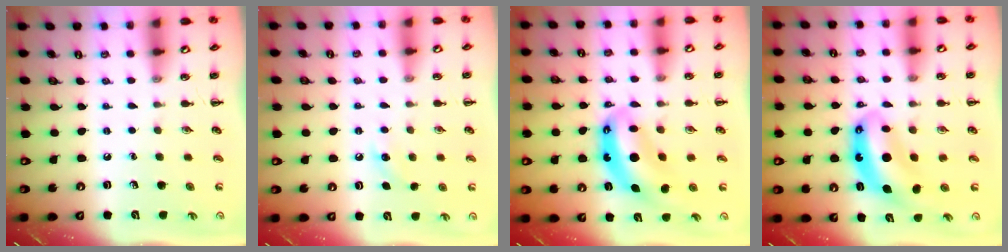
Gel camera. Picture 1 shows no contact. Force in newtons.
{"total": 5.4, "press": 5.2, "slide": 1.7}
{"total": 9.1, "press": 8.8, "slide": 2.2}
{"total": 8.8, "press": 8.6, "slide": 1.9}